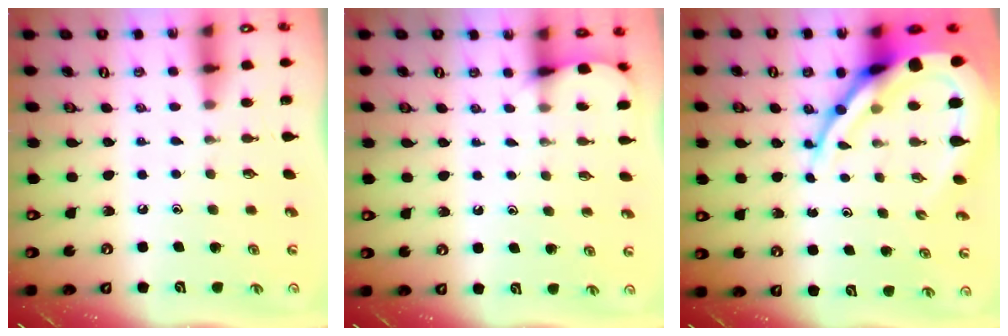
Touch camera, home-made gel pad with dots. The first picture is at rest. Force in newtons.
{"total": 3.9, "press": 3.9, "slide": 0.3}
{"total": 15.7, "press": 15.7, "slide": 1.4}